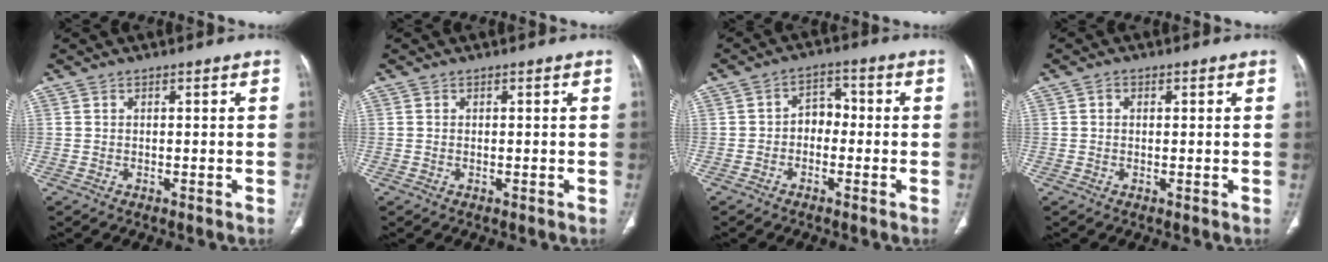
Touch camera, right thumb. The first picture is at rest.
{"total": 0.0}
{"total": 4.4, "force": [-1.0, 3.4, 2.7], "torque": [-0.021, 0.025, -0.030]}
{"total": 1.2, "force": [0.4, 0.9, 0.7], "torque": [-0.007, 0.002, 0.005]}